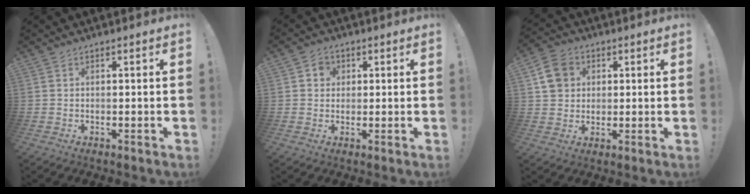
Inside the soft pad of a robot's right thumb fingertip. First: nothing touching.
{"total": 3.8, "force": [1.1, 3.4, 1.3], "torque": [-0.017, 0.000, 0.021]}
{"total": 9.1, "force": [2.8, 8.0, 3.5], "torque": [-0.045, 0.001, 0.059]}